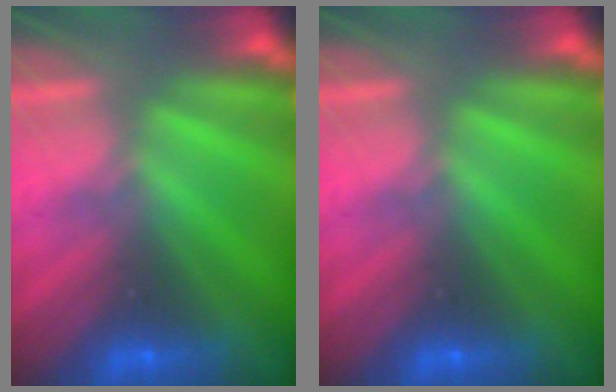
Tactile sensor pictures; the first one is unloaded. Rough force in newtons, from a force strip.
{"total": 0.0}